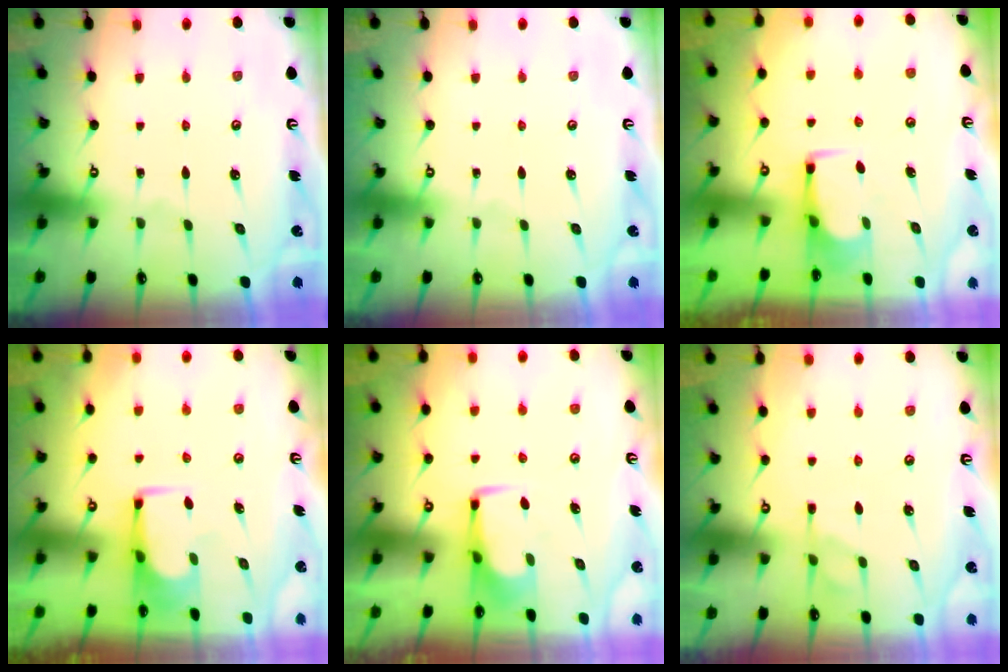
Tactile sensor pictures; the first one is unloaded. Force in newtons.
{"total": 0.0}
{"total": 2.5, "press": 2.4, "slide": 0.4}
{"total": 1.7, "press": 1.6, "slide": 0.3}
{"total": 1.8, "press": 1.6, "slide": 0.6}
{"total": 1.3, "press": 0.4, "slide": 1.2}